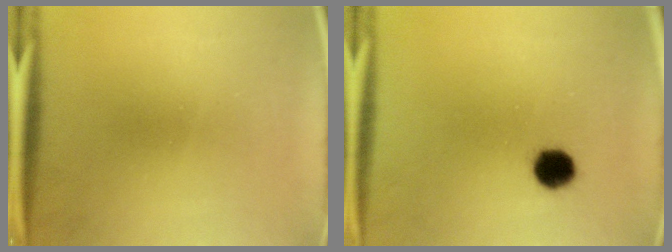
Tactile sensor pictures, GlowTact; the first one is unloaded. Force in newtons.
{"total": 5.3}